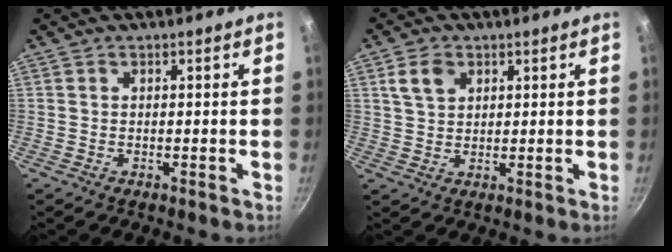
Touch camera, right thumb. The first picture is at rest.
{"total": 4.9, "force": [2.1, 3.5, 2.8], "torque": [-0.038, 0.000, 0.039]}